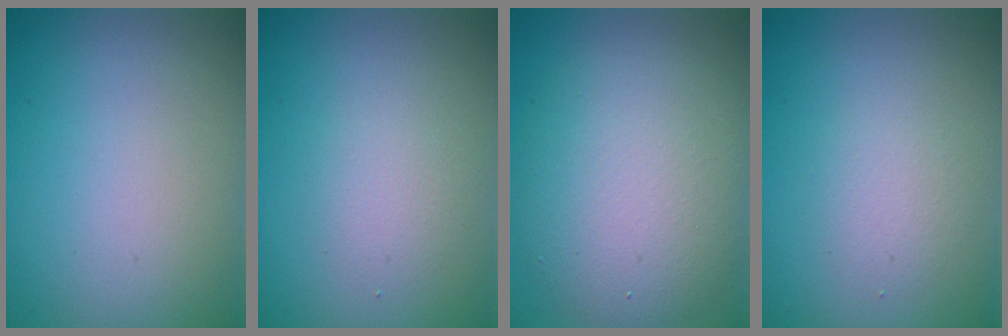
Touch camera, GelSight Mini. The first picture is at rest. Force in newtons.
{"total": 1.8, "press": 1.8, "slide": 0.0}
{"total": 6.8, "press": 6.8, "slide": 0.4}
{"total": 1.9, "press": 1.8, "slide": 0.2}